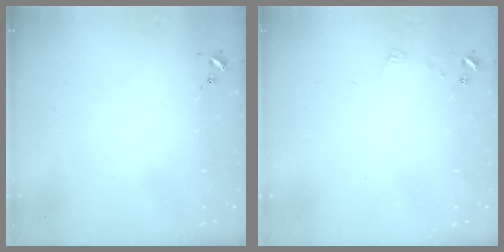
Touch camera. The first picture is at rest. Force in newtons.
{"total": 3.9, "press": 3.9, "slide": 0.4}